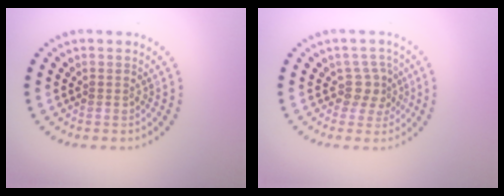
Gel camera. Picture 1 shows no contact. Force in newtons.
{"total": 2.4, "press": 1.7, "slide": 1.7}